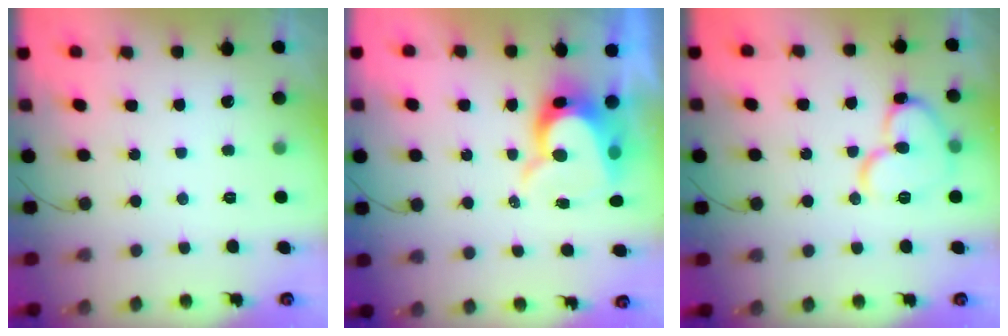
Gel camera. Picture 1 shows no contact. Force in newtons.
{"total": 10.3, "press": 10.3, "slide": 0.9}
{"total": 12.6, "press": 12.4, "slide": 1.7}